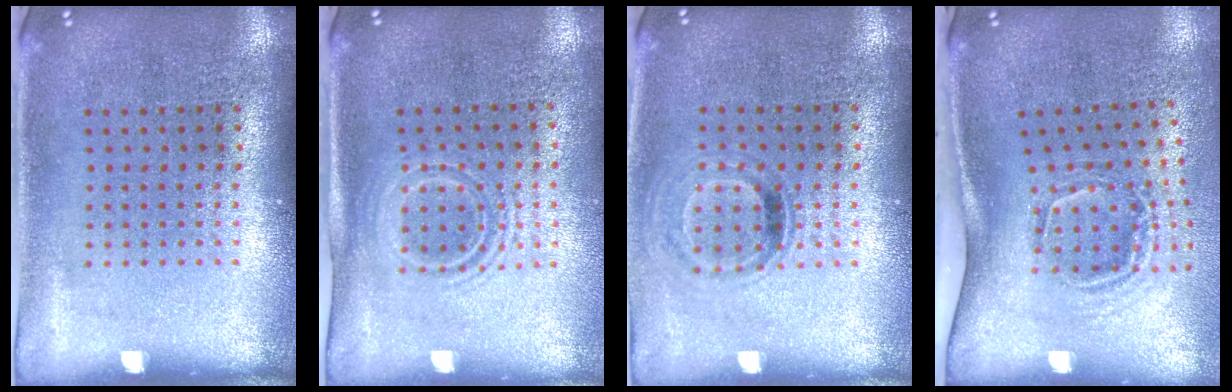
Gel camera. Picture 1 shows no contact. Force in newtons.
{"total": 1.5, "press": 1.2, "slide": 1.0}
{"total": 0.9, "press": 0.8, "slide": 0.5}
{"total": 2.1, "press": 1.3, "slide": 1.7}